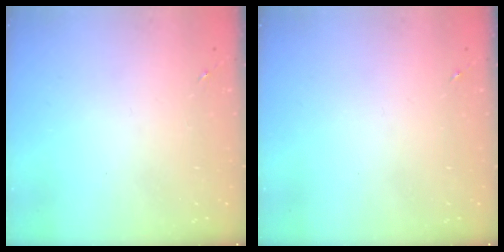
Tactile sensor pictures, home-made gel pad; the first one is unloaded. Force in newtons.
{"total": 0.0}